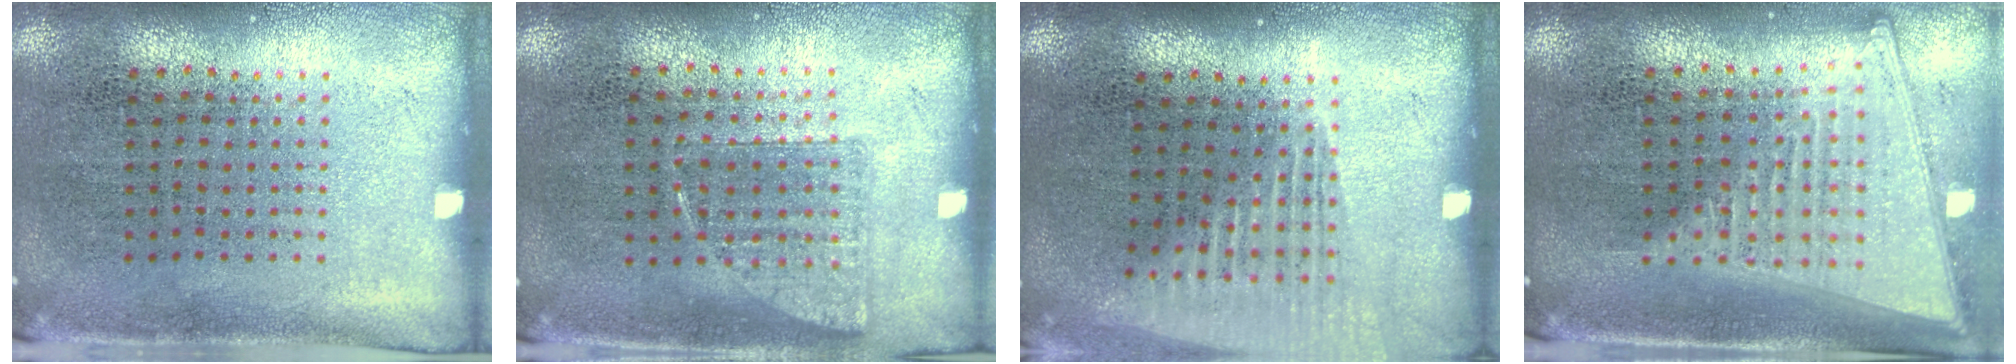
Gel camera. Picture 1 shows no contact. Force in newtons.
{"total": 0.7, "press": 0.7, "slide": 0.3}
{"total": 1.5, "press": 1.3, "slide": 0.6}
{"total": 2.1, "press": 1.8, "slide": 1.2}